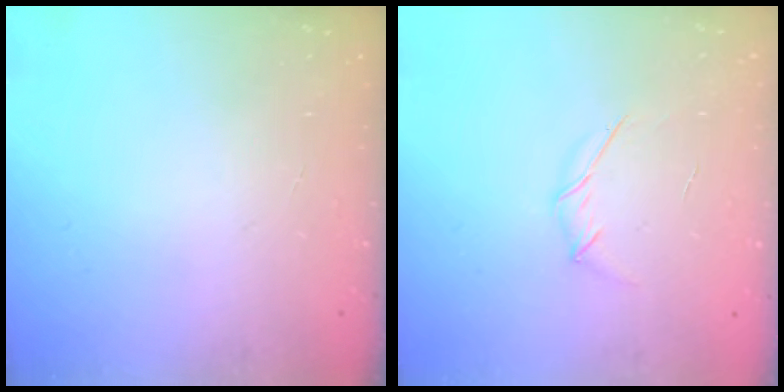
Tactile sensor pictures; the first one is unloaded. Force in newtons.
{"total": 3.9, "press": 3.8, "slide": 0.9}